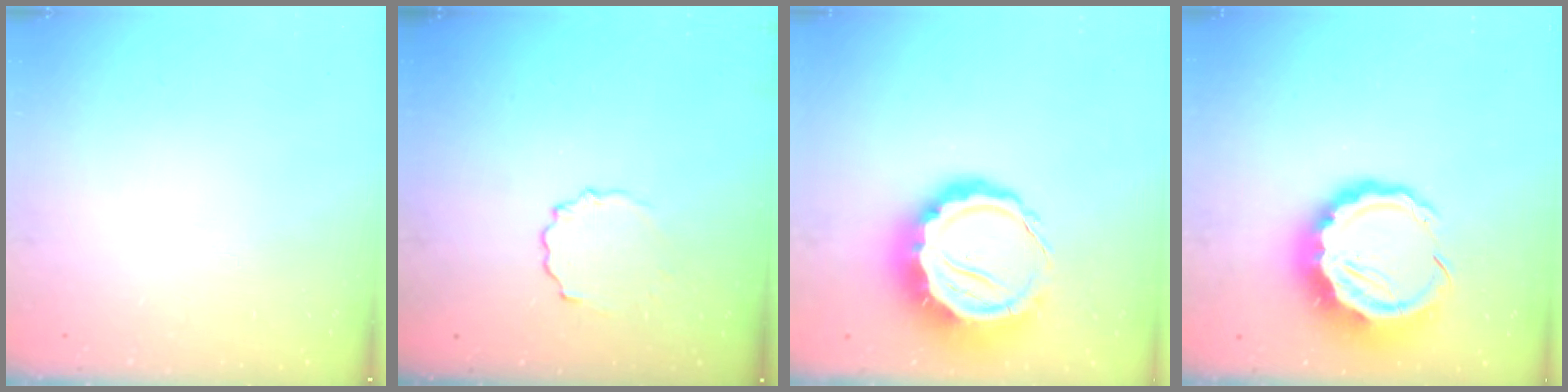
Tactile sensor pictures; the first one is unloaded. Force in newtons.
{"total": 3.5, "press": 3.3, "slide": 1.2}
{"total": 14.7, "press": 14.4, "slide": 3.2}
{"total": 11.4, "press": 11.0, "slide": 2.8}